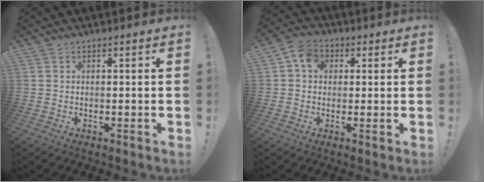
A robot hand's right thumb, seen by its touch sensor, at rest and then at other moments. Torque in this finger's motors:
{"motor_torque": [0.29, 1.04, 0.24, -0.22, 0.00]}